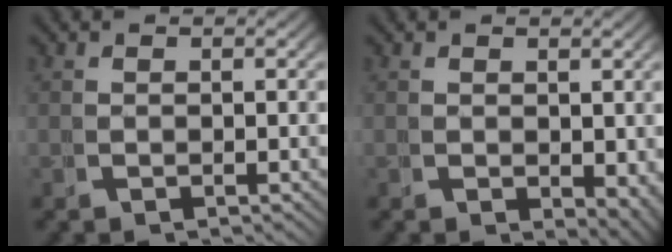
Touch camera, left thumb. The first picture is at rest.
{"total": 2.4, "force": [0.1, 1.5, 1.8], "torque": [-0.022, -0.017, 0.014]}